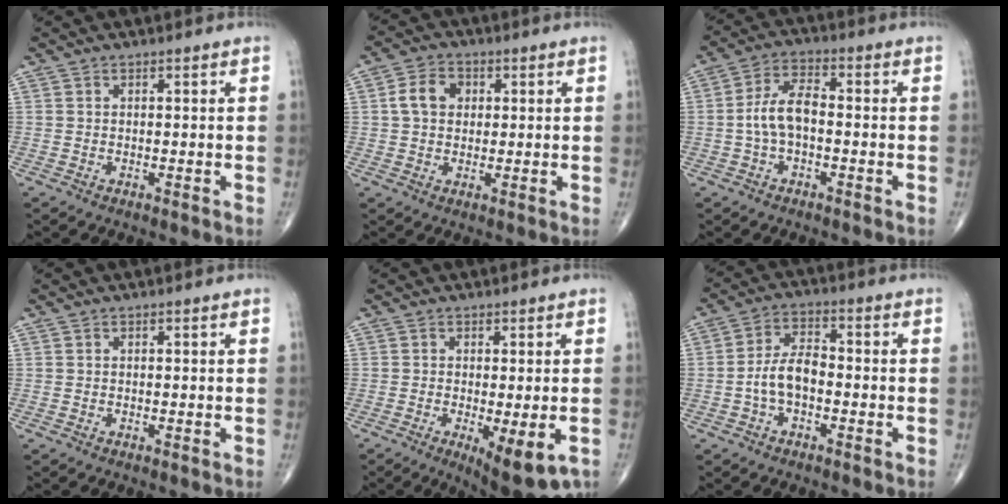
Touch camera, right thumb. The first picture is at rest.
{"total": 5.9, "force": [1.1, 4.5, 3.7], "torque": [-0.058, 0.009, 0.015]}
{"total": 7.0, "force": [-1.0, 3.5, 6.0], "torque": [-0.121, 0.025, -0.025]}
{"total": 0.0}
{"total": 9.0, "force": [-3.3, 2.8, 7.9], "torque": [-0.109, -0.016, -0.044]}
{"total": 6.7, "force": [-1.7, 3.6, 5.4], "torque": [-0.101, 0.027, -0.038]}